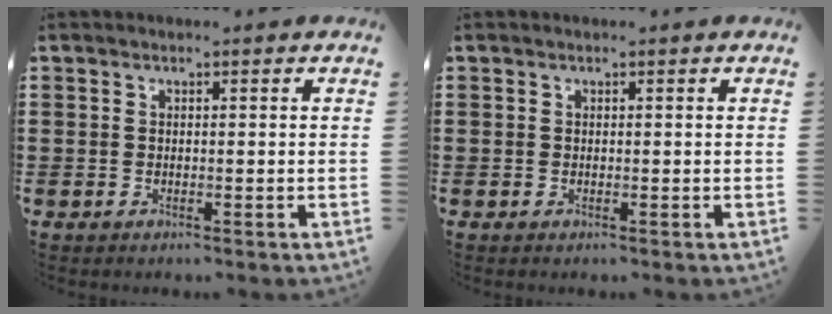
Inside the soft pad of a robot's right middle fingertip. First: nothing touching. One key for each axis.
{"total": 0.0}